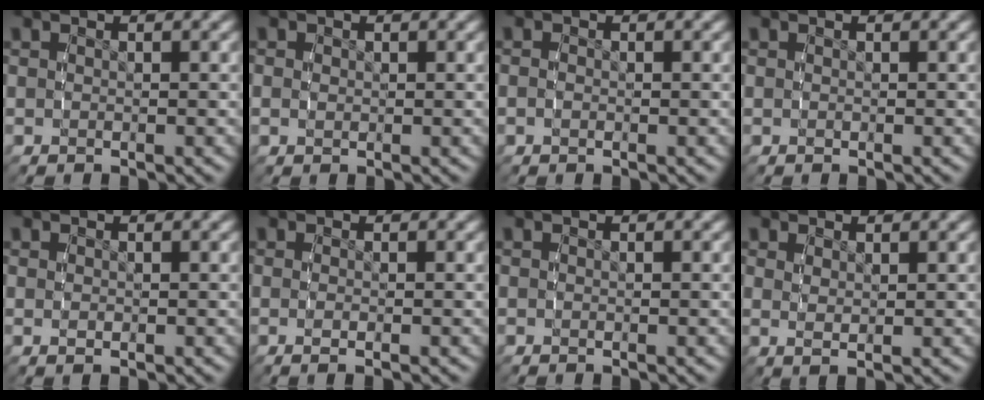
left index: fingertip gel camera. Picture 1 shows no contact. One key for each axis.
{"total": 0.7, "fx": 0.1, "fy": 0.5, "fz": 0.4, "tx": -0.012, "ty": -0.005, "tz": 0.006}
{"total": 0.6, "fx": -0.4, "fy": 0.2, "fz": 0.4, "tx": -0.013, "ty": -0.003, "tz": -0.007}
{"total": 0.0}
{"total": 0.6, "fx": 0.0, "fy": 0.1, "fz": 0.6, "tx": -0.017, "ty": -0.009, "tz": 0.010}
{"total": 1.1, "fx": -0.4, "fy": -0.5, "fz": 0.9, "tx": -0.022, "ty": -0.006, "tz": -0.002}
{"total": 0.0}
{"total": 1.3, "fx": 0.9, "fy": -0.3, "fz": 0.9, "tx": -0.016, "ty": -0.006, "tz": 0.024}